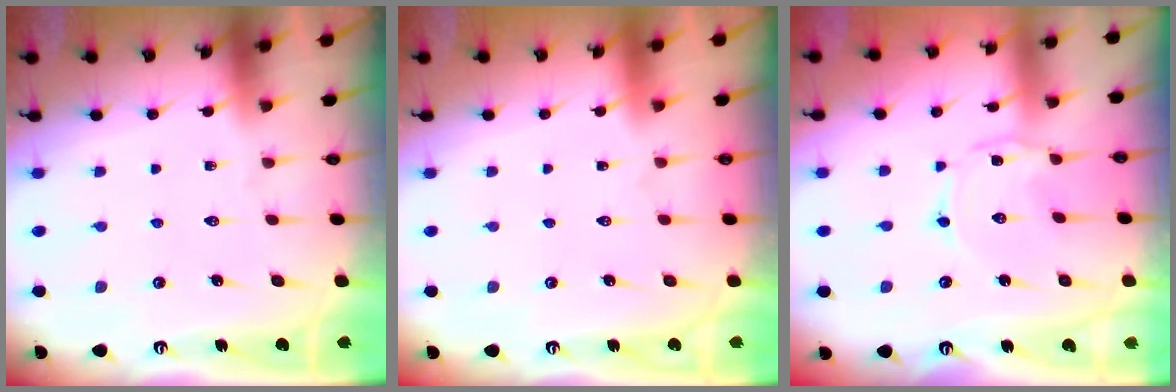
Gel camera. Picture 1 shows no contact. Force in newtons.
{"total": 1.5, "press": 1.5, "slide": 0.1}
{"total": 0.8, "press": 0.8, "slide": 0.2}